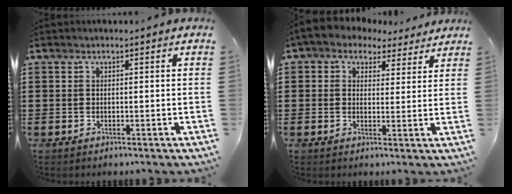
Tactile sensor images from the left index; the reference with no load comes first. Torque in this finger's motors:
{"motor_torque": [1.85, 0.29, 0.90, 0.19]}